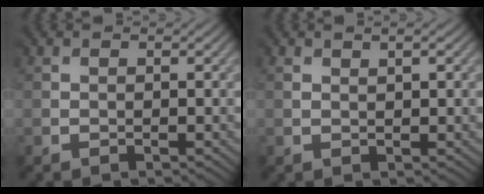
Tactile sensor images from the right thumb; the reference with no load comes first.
{"total": 0.9, "force": [0.8, -0.1, 0.5], "torque": [-0.015, 0.000, 0.021]}